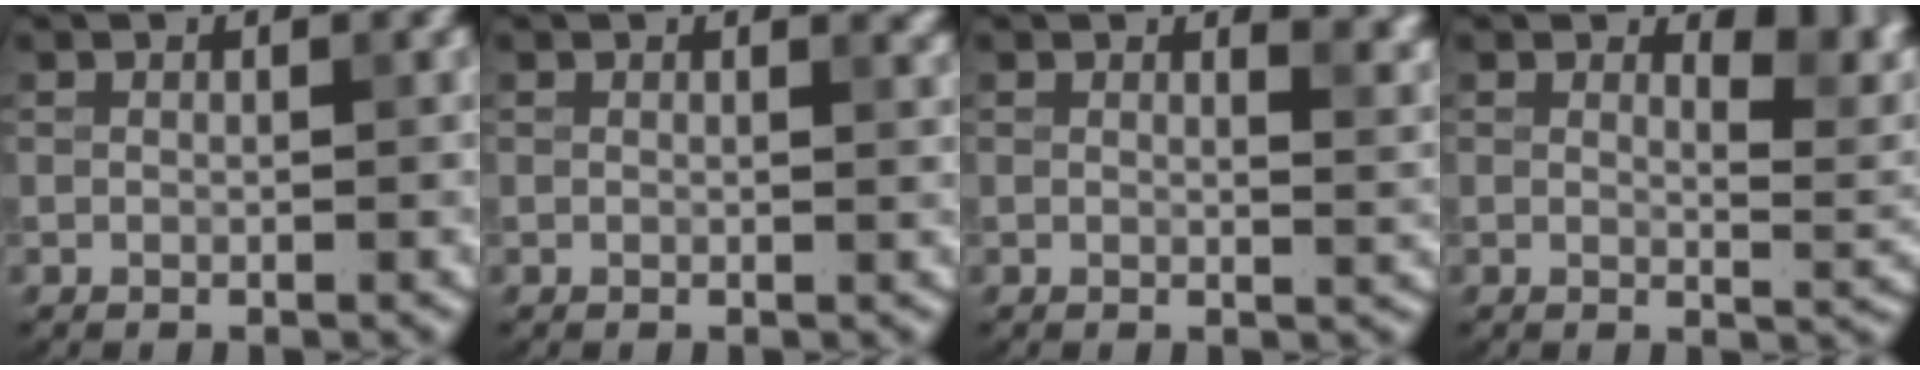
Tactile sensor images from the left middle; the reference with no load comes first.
{"total": 1.5, "force": [1.1, 0.5, 0.9], "torque": [-0.001, 0.003, 0.012]}
{"total": 4.0, "force": [2.5, 1.7, 2.5], "torque": [-0.013, 0.003, 0.030]}
{"total": 5.0, "force": [3.2, 2.0, 3.3], "torque": [-0.033, -0.006, 0.043]}